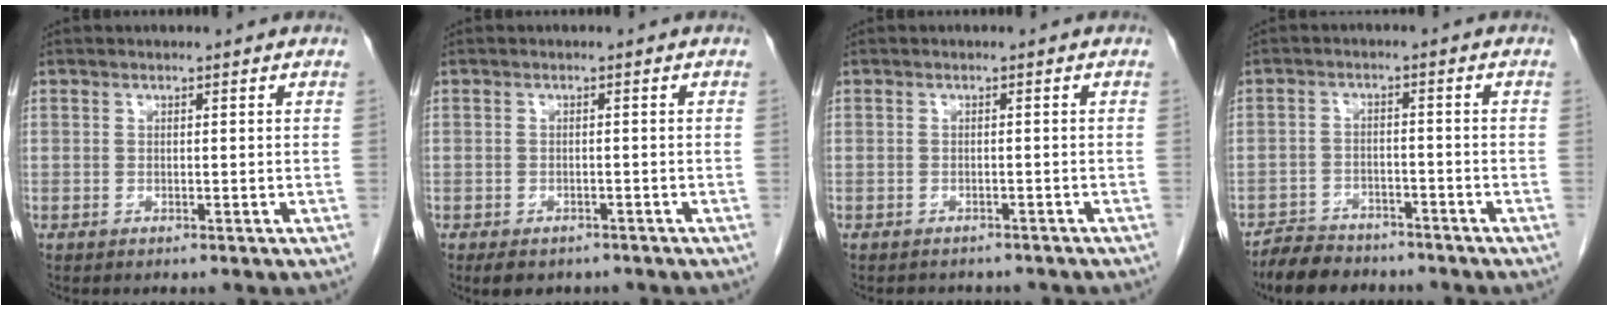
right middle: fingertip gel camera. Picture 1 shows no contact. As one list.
[{"total": 5.0, "force": [-3.9, 2.6, 1.9], "torque": [-0.025, -0.002, -0.049]}, {"total": 4.7, "force": [-4.1, 2.0, 1.0], "torque": [-0.011, 0.003, -0.045]}, {"total": 6.9, "force": [-6.1, 2.7, 1.8], "torque": [-0.033, -0.008, -0.102]}]